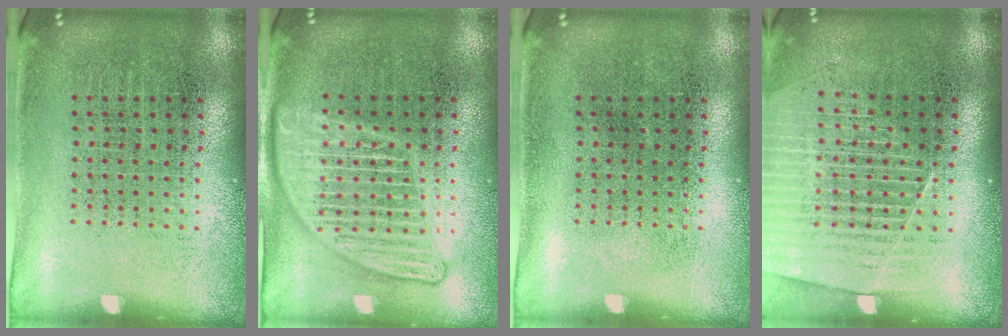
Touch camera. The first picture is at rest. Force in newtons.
{"total": 2.7, "press": 2.7, "slide": 0.2}
{"total": 0.0}
{"total": 1.6, "press": 1.5, "slide": 0.4}